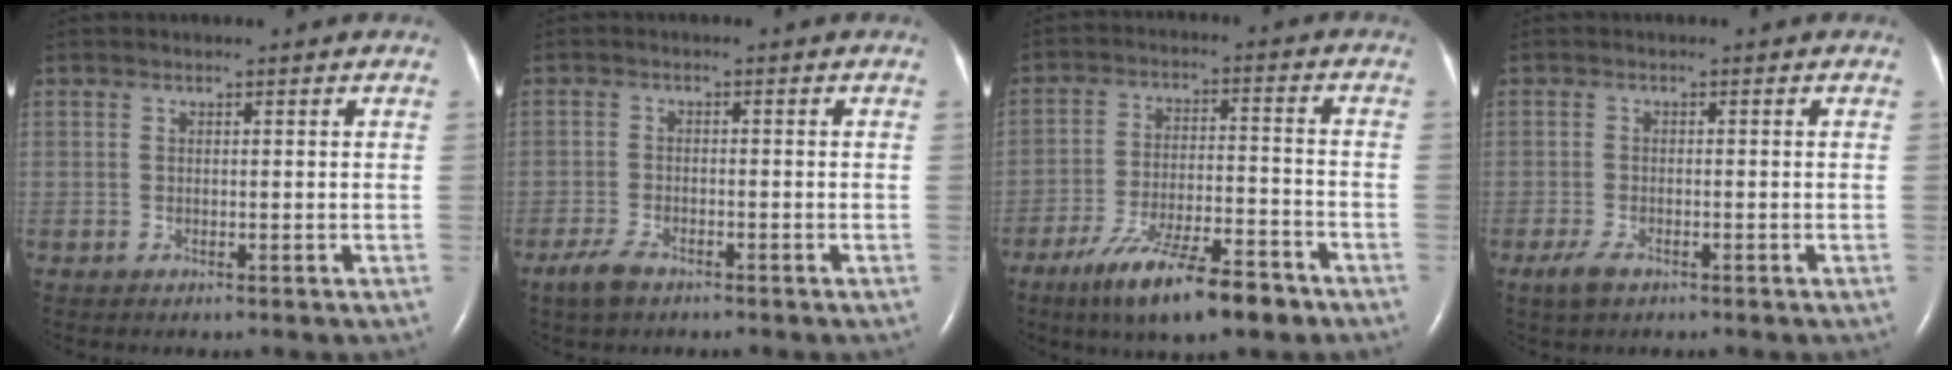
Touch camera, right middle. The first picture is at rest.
{"total": 3.4, "force": [-2.5, 1.3, 2.0], "torque": [-0.053, -0.005, -0.044]}
{"total": 13.6, "force": [-9.2, 2.7, 9.6], "torque": [-0.168, -0.018, -0.153]}
{"total": 2.7, "force": [-1.7, 1.1, 1.8], "torque": [-0.048, -0.005, -0.028]}